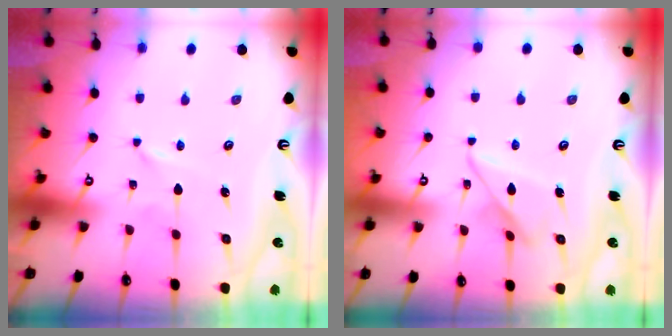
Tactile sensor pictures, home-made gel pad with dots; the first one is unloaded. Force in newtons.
{"total": 8.6, "press": 8.6, "slide": 0.8}